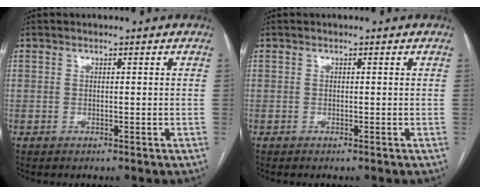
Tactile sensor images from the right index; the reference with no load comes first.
{"total": 0.0}